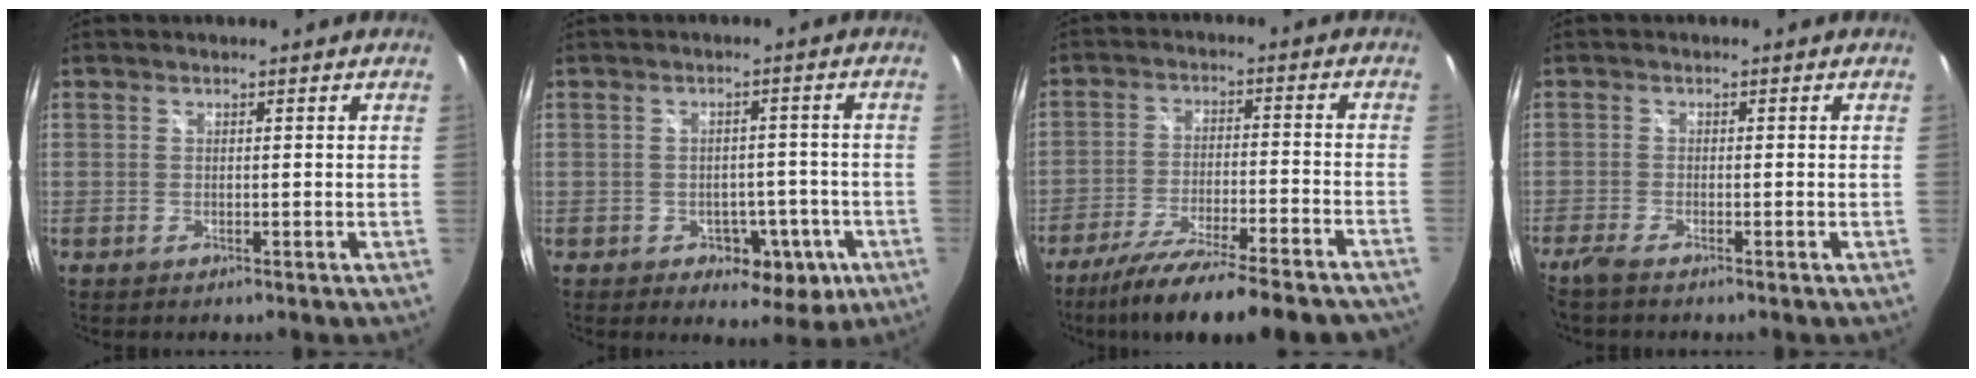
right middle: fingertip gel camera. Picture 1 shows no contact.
{"total": 7.4, "force": [-3.1, 5.4, 4.1], "torque": [-0.065, 0.006, -0.028]}
{"total": 22.1, "force": [-18.8, 3.0, 11.2], "torque": [-0.198, -0.048, -0.274]}
{"total": 2.6, "force": [-2.1, -0.1, 1.4], "torque": [-0.040, -0.009, -0.047]}